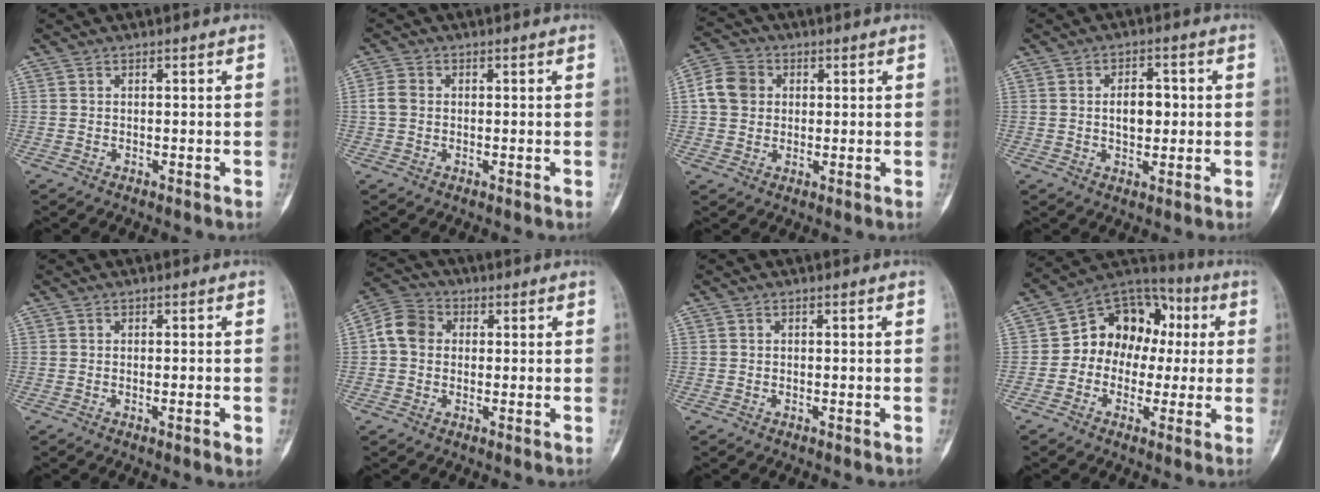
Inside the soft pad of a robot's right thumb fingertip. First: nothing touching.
{"total": 3.1, "force": [0.0, 2.5, 1.8], "torque": [-0.037, 0.008, -0.004]}
{"total": 7.1, "force": [1.1, 6.2, 3.5], "torque": [-0.056, 0.010, 0.012]}
{"total": 5.5, "force": [0.2, 3.4, 4.3], "torque": [-0.049, 0.008, 0.002]}
{"total": 2.2, "force": [-0.6, 0.4, 2.1], "torque": [-0.030, -0.004, -0.006]}
{"total": 6.9, "force": [0.6, 5.8, 3.8], "torque": [-0.064, 0.020, 0.002]}
{"total": 0.0}
{"total": 14.4, "force": [0.4, 11.7, 8.3], "torque": [-0.071, 0.043, -0.006]}